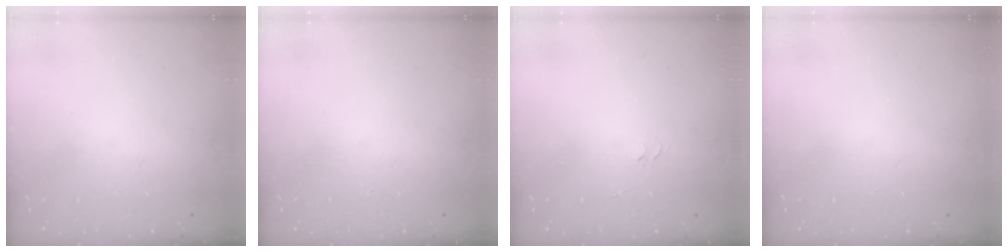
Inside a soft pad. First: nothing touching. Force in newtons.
{"total": 0.0}
{"total": 3.5, "press": 3.5, "slide": 0.3}
{"total": 0.0}